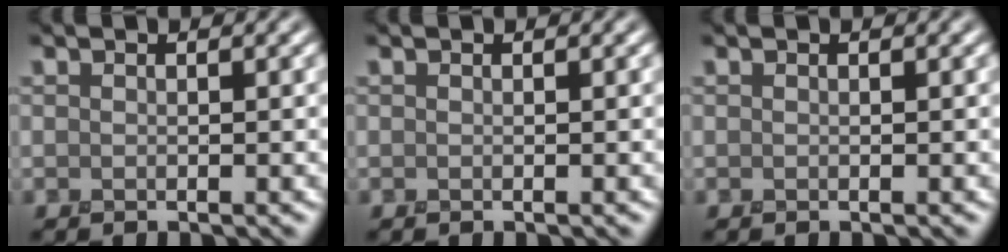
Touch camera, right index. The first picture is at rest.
{"total": 0.0}
{"total": 0.0}